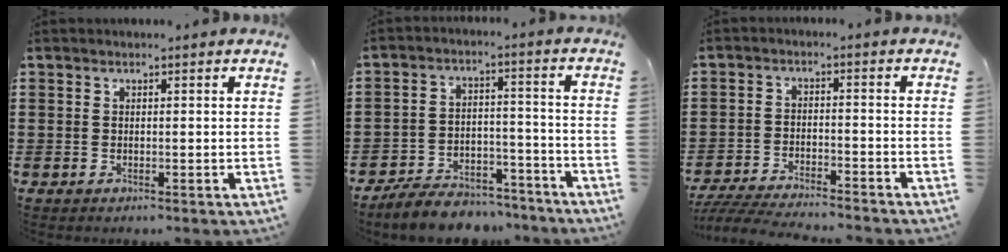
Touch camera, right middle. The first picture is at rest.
{"total": 7.2, "force": [-6.8, 1.7, 1.5], "torque": [-0.020, 0.024, -0.130]}
{"total": 5.1, "force": [-4.9, 0.1, 1.2], "torque": [-0.032, -0.007, -0.100]}